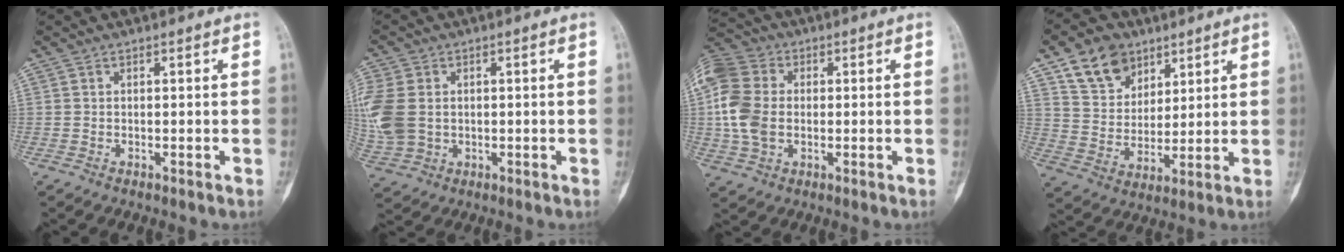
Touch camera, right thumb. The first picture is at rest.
{"total": 13.0, "force": [1.1, 9.9, 8.3], "torque": [-0.222, -0.001, 0.032]}
{"total": 12.3, "force": [0.0, 9.0, 8.3], "torque": [-0.175, 0.012, -0.006]}
{"total": 11.6, "force": [6.9, 8.0, 4.6], "torque": [-0.056, -0.030, 0.130]}